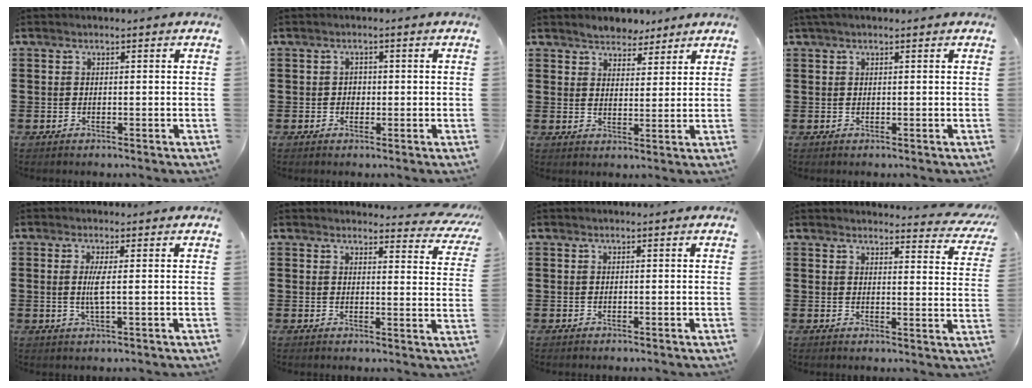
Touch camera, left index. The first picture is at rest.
{"total": 1.2, "force": [0.0, 1.0, 0.6], "torque": [-0.014, 0.006, -0.002]}
{"total": 3.7, "force": [3.4, 1.5, 0.0], "torque": [-0.014, 0.001, 0.066]}
{"total": 0.8, "force": [0.4, 0.1, 0.7], "torque": [-0.014, 0.001, 0.008]}
{"total": 3.1, "force": [0.1, 0.0, 3.1], "torque": [-0.067, -0.007, -0.003]}
{"total": 3.7, "force": [3.4, 0.6, 1.1], "torque": [-0.020, -0.019, 0.059]}
{"total": 0.0}
{"total": 3.6, "force": [3.5, 0.3, 1.0], "torque": [-0.019, -0.022, 0.059]}